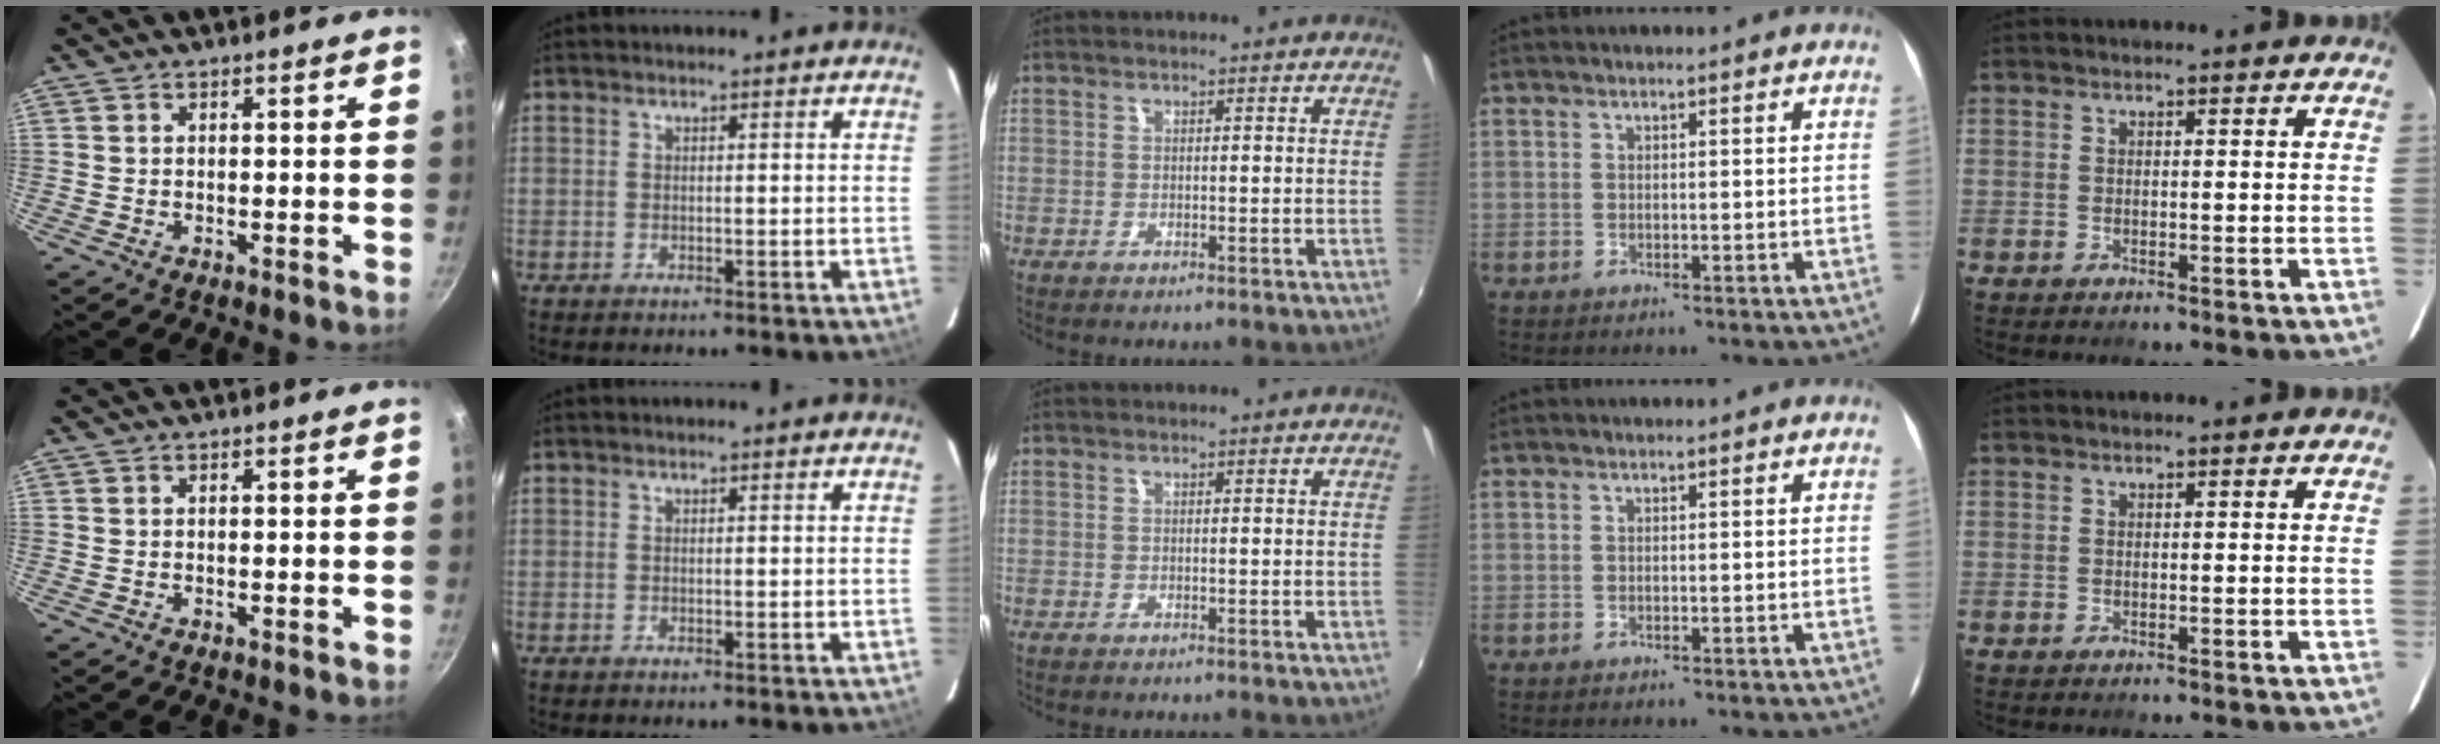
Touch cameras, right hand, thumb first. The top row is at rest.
{}